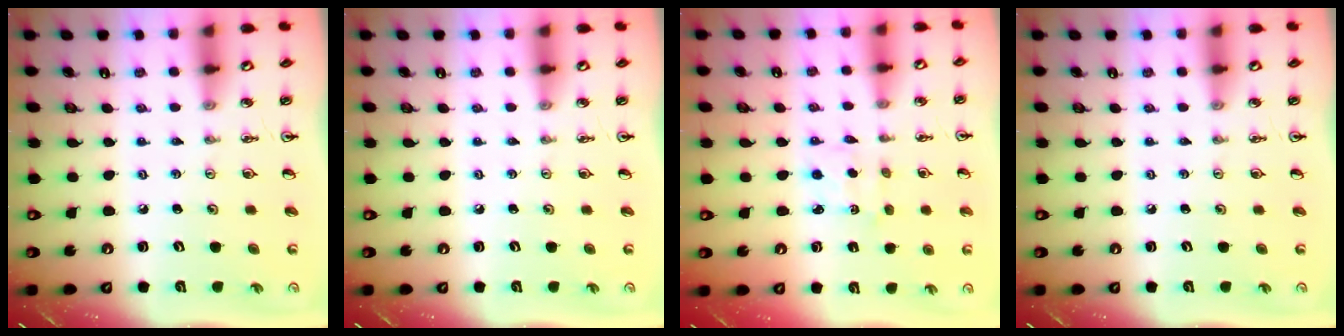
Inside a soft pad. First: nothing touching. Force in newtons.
{"total": 0.0}
{"total": 2.8, "press": 2.7, "slide": 0.6}
{"total": 0.0}